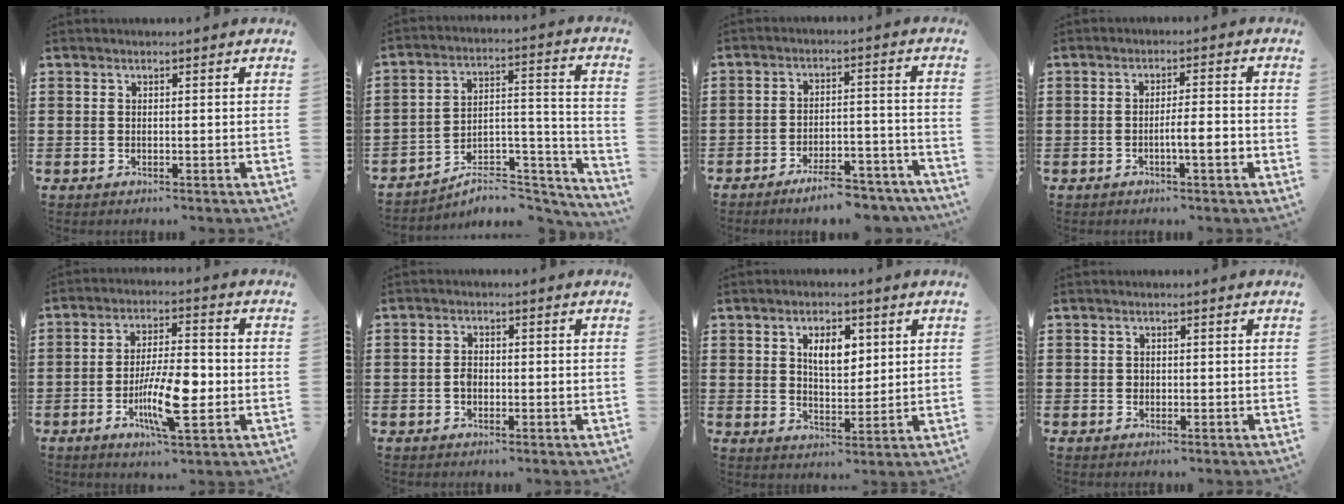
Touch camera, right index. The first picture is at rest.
{"total": 5.4, "force": [-4.6, 1.9, 2.2], "torque": [-0.035, -0.001, -0.089]}
{"total": 6.7, "force": [-5.9, 0.9, 3.0], "torque": [-0.041, 0.012, -0.107]}
{"total": 4.0, "force": [-1.4, 0.5, 3.7], "torque": [-0.064, 0.002, -0.026]}
{"total": 10.2, "force": [-2.8, 3.0, 9.4], "torque": [-0.172, -0.002, -0.047]}
{"total": 1.9, "force": [-0.4, 1.1, 1.5], "torque": [-0.029, 0.003, -0.008]}
{"total": 5.4, "force": [2.0, 2.9, 4.2], "torque": [-0.075, 0.007, 0.029]}
{"total": 0.5, "force": [0.0, 0.5, 0.2], "torque": [-0.005, 0.003, 0.000]}